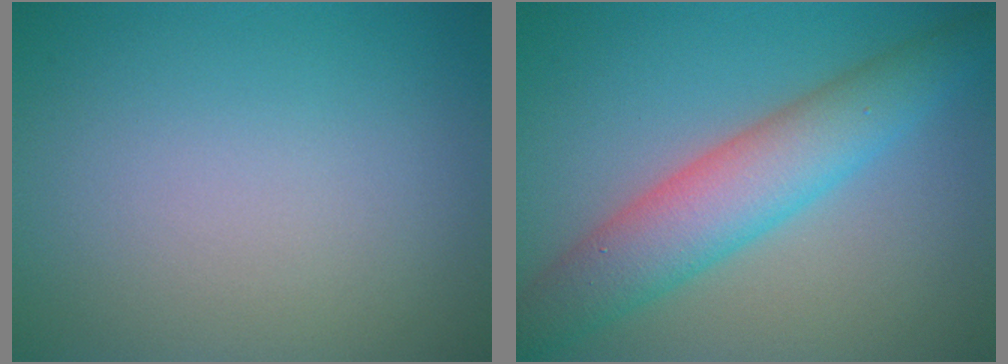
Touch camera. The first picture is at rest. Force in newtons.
{"total": 6.3, "press": 6.3, "slide": 0.1}